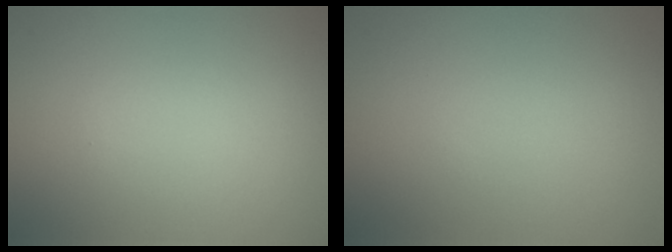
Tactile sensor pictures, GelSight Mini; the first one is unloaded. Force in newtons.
{"total": 0.0}